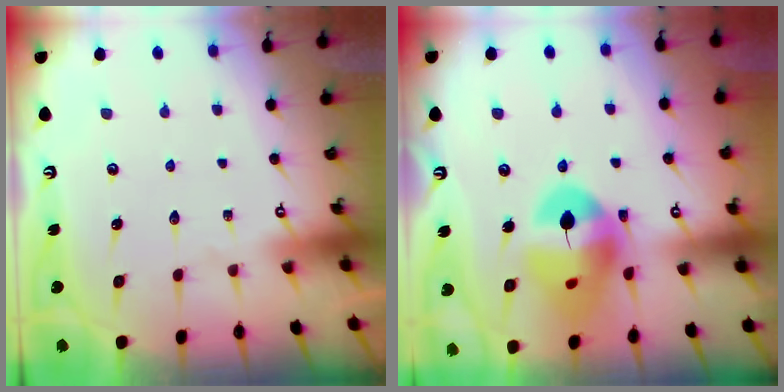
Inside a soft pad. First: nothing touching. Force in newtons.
{"total": 16.8, "press": 16.7, "slide": 2.3}